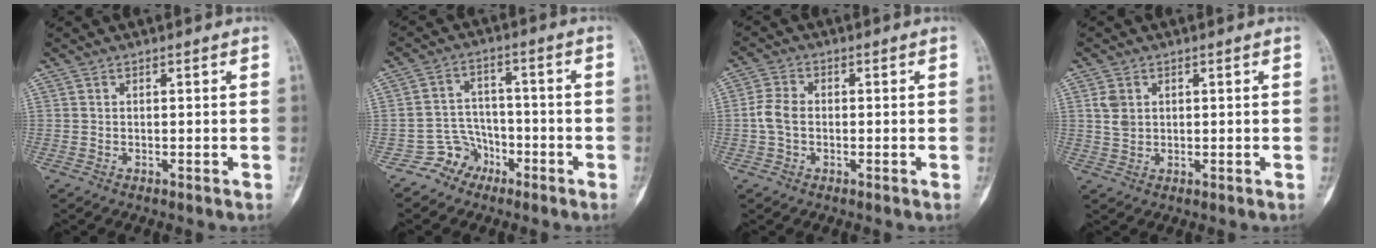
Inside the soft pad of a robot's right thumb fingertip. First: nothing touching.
{"total": 5.8, "force": [-3.8, 4.4, -0.3], "torque": [0.045, 0.046, -0.072]}
{"total": 4.3, "force": [-0.5, 3.2, 2.9], "torque": [-0.062, 0.011, -0.017]}
{"total": 3.0, "force": [0.8, 2.4, 1.7], "torque": [-0.022, 0.000, 0.020]}